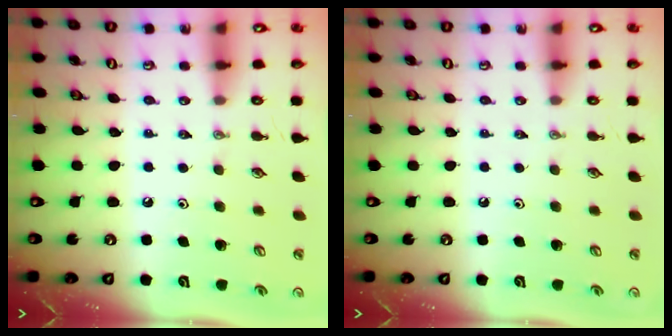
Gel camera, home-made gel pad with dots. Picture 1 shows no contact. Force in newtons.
{"total": 0.0}